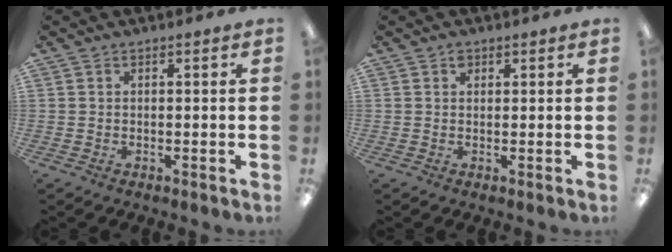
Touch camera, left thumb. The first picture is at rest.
{"total": 1.3, "force": [0.8, 0.9, 0.5], "torque": [-0.003, -0.003, 0.014]}